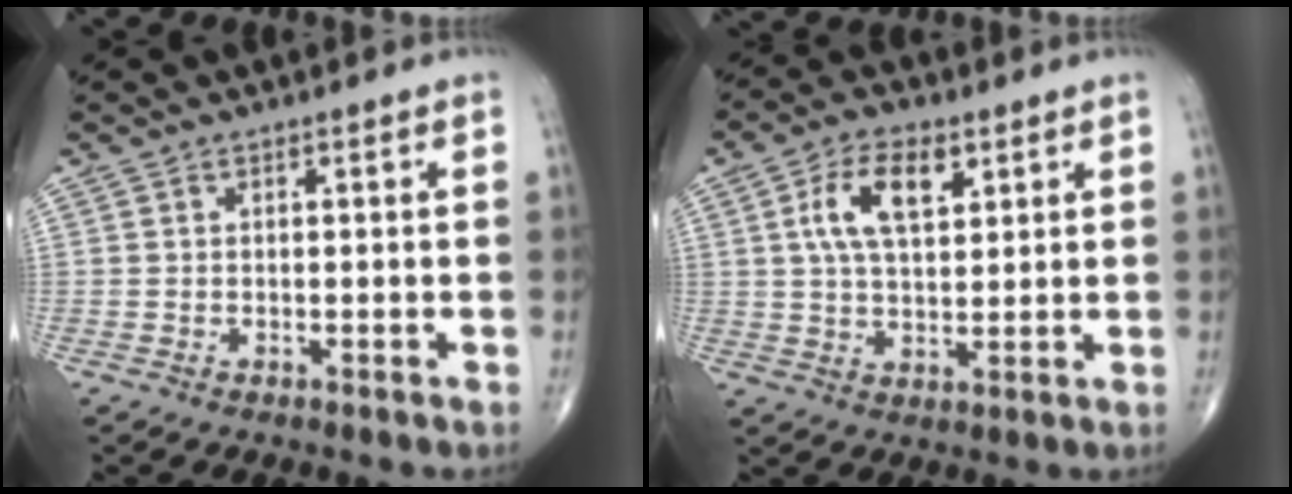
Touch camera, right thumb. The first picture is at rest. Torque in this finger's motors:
{"motor_torque": [-0.38, 0.76, 0.97, 0.42, 0.33]}